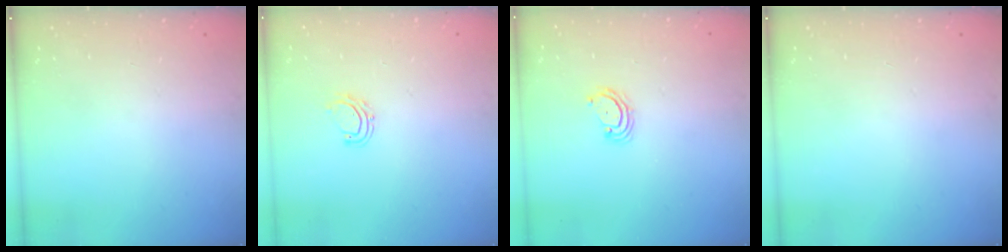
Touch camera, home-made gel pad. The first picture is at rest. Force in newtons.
{"total": 5.3, "press": 5.2, "slide": 1.0}
{"total": 3.6, "press": 3.6, "slide": 0.4}
{"total": 0.0}